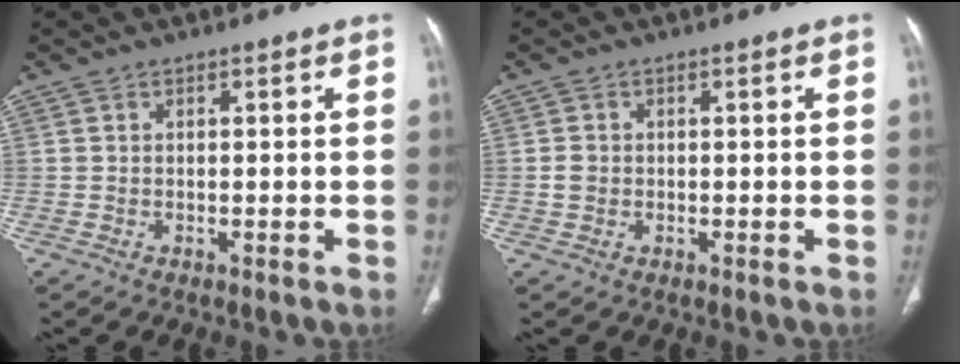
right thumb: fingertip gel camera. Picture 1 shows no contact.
{"total": 1.7, "force": [-0.1, 1.5, 0.9], "torque": [-0.014, 0.002, -0.002]}